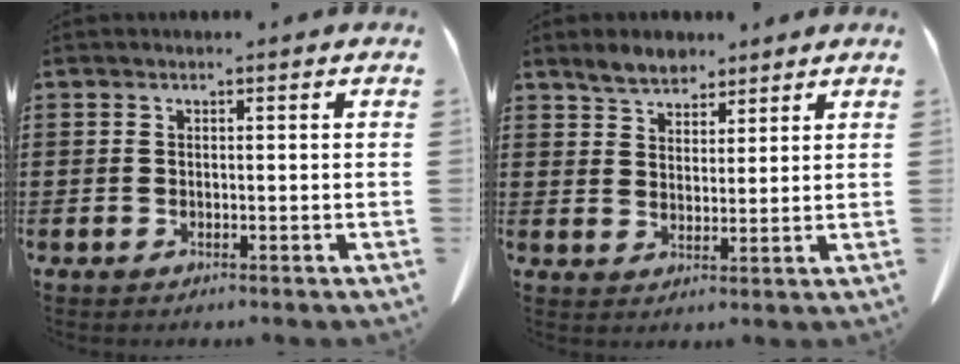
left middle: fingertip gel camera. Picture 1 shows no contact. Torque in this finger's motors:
{"motor_torque": [0.17, -0.17, 0.18, 0.04]}